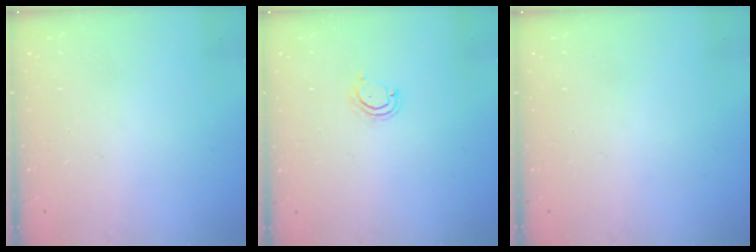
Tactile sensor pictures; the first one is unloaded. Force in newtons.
{"total": 3.9, "press": 3.9, "slide": 0.4}
{"total": 0.0}